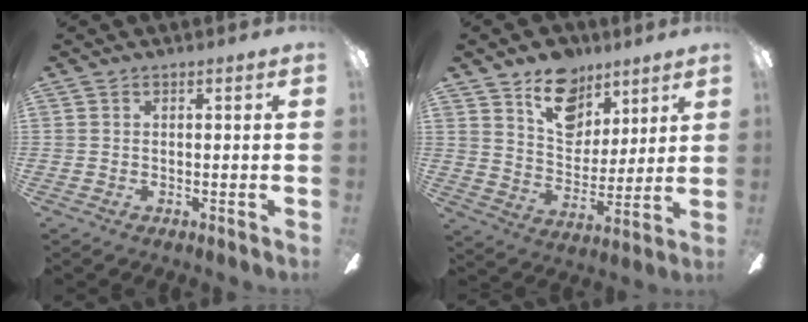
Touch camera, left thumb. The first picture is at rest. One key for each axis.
{"total": 14.3, "fx": 9.4, "fy": 9.2, "fz": 5.6, "tx": -0.074, "ty": -0.051, "tz": 0.175}